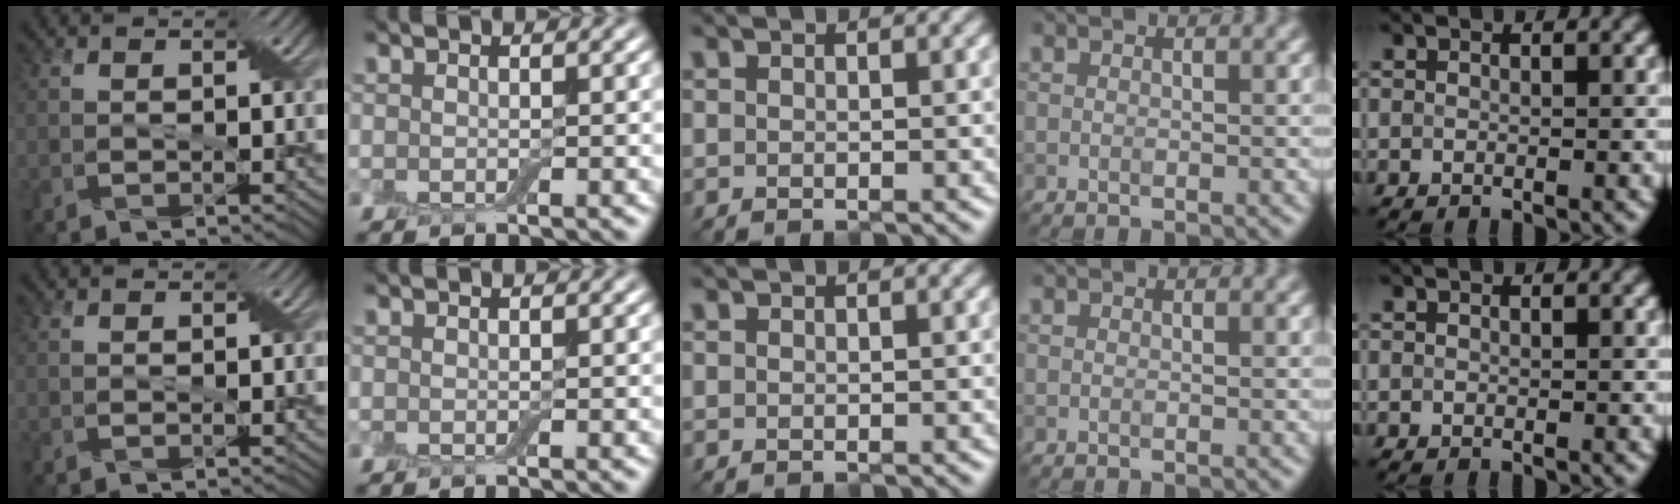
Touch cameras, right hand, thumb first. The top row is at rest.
{}